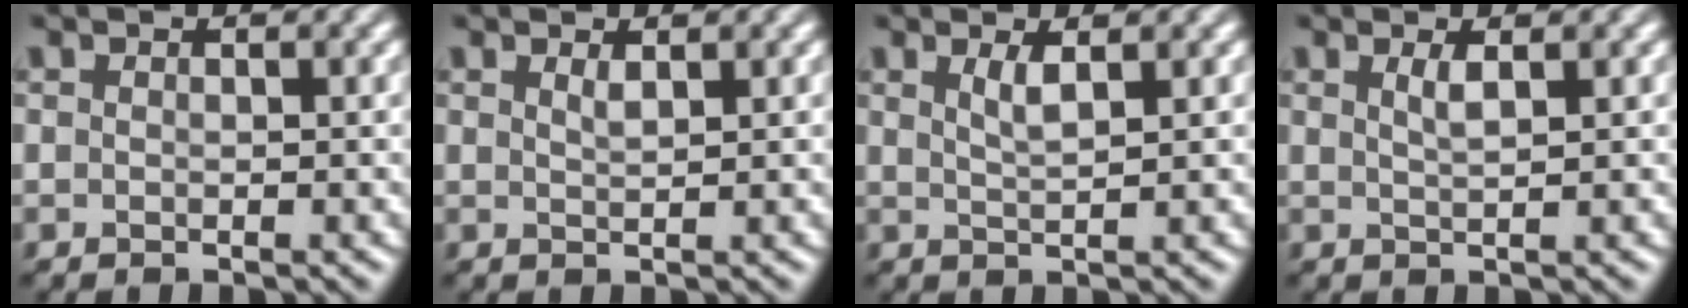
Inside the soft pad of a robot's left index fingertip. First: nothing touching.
{"total": 0.9, "force": [0.7, 0.2, 0.6], "torque": [-0.007, 0.000, 0.012]}
{"total": 1.8, "force": [0.9, 0.5, 1.4], "torque": [-0.023, 0.000, 0.015]}
{"total": 1.4, "force": [0.7, 0.4, 1.2], "torque": [-0.015, 0.002, 0.010]}